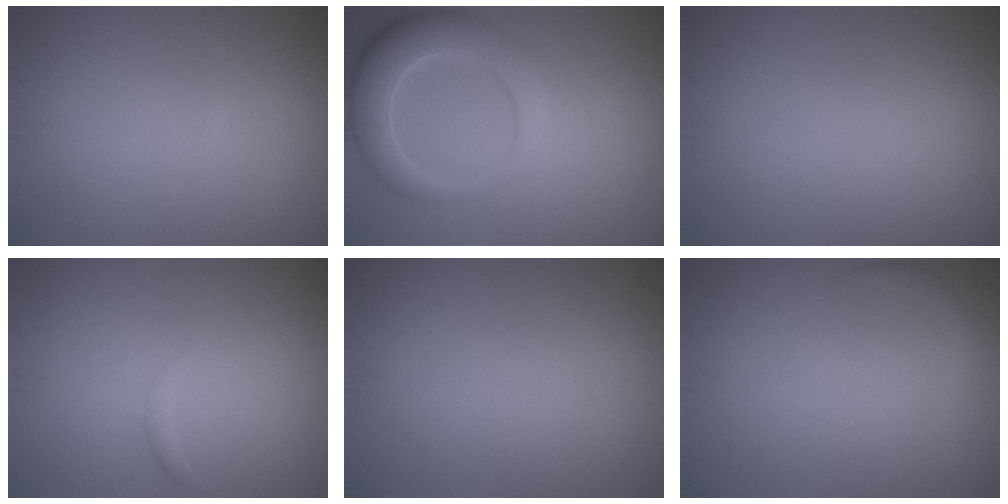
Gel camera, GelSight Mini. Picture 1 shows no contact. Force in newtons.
{"total": 5.7, "press": 5.7, "slide": 0.2}
{"total": 0.0}
{"total": 0.6, "press": 0.6, "slide": 0.1}
{"total": 0.0}
{"total": 0.8, "press": 0.8, "slide": 0.1}